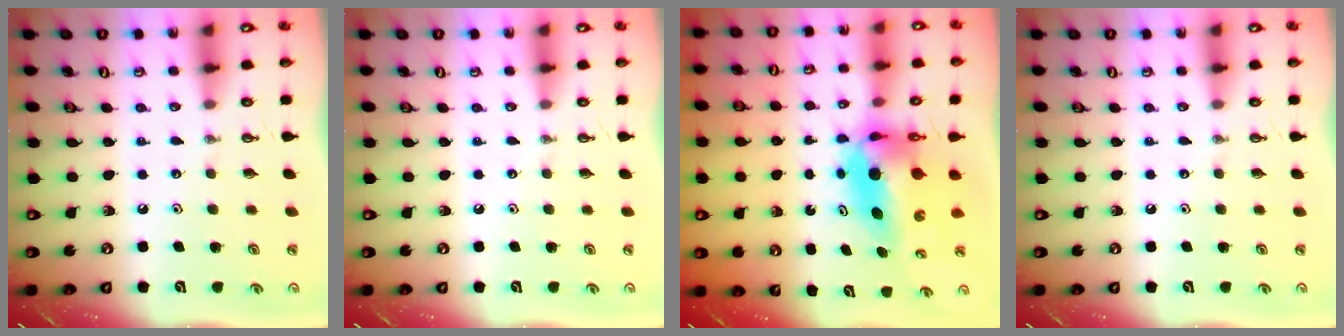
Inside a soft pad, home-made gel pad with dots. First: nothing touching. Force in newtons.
{"total": 0.0}
{"total": 9.9, "press": 9.2, "slide": 3.6}
{"total": 0.0}